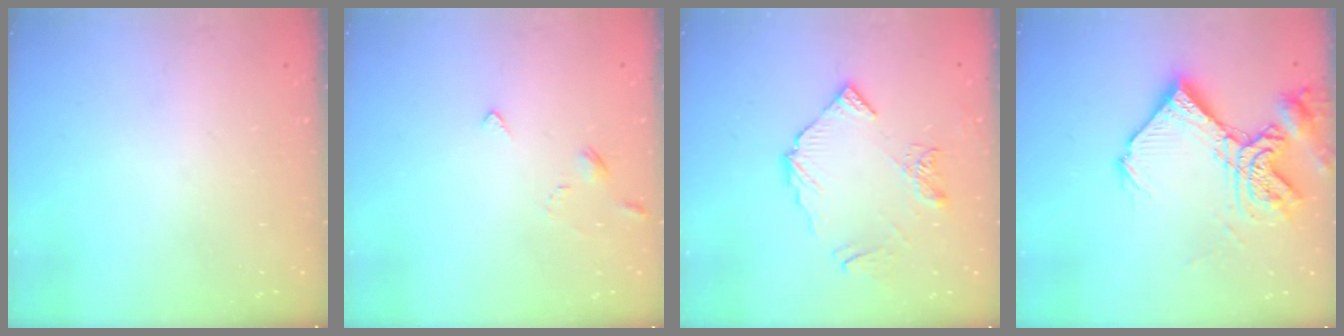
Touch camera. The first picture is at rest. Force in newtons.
{"total": 3.1, "press": 3.0, "slide": 0.6}
{"total": 11.0, "press": 10.9, "slide": 1.3}
{"total": 17.3, "press": 17.2, "slide": 2.0}